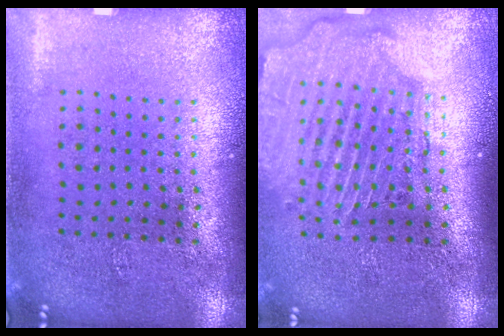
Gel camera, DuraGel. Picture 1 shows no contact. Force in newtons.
{"total": 2.6, "press": 2.2, "slide": 1.4}